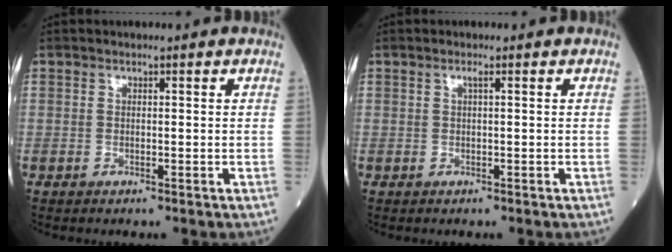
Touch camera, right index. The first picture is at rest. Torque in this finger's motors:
{"motor_torque": [0.21, -0.06, 0.09, 0.03]}